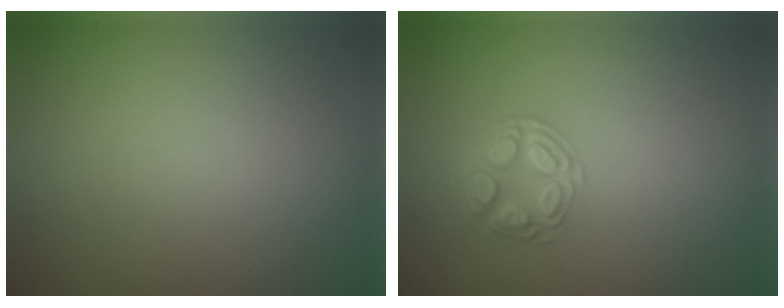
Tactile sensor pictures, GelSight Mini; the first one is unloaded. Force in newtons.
{"total": 4.2, "press": 3.2, "slide": 2.7}